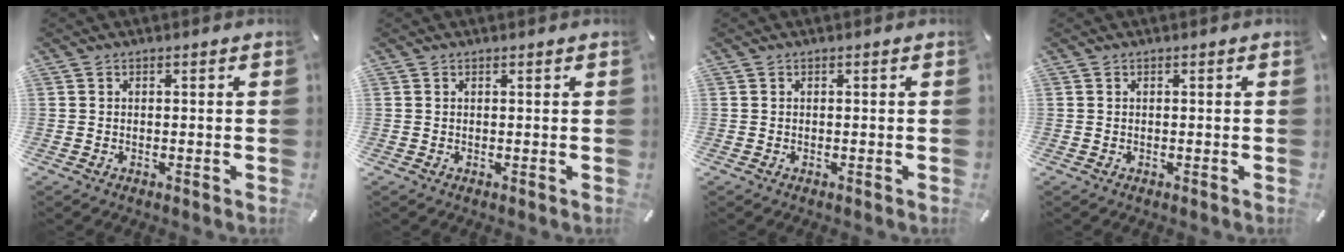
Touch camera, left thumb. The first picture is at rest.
{"total": 0.0}
{"total": 0.0}
{"total": 0.0}